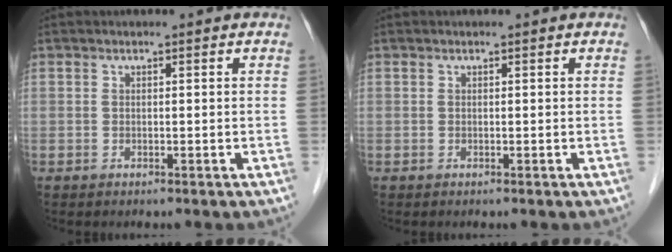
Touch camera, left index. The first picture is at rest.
{"total": 0.0}